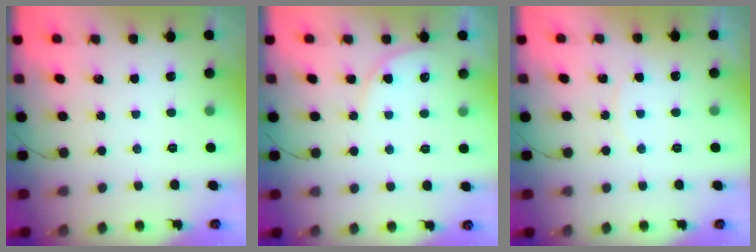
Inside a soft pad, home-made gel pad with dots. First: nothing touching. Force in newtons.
{"total": 5.4, "press": 5.4, "slide": 0.6}
{"total": 3.0, "press": 3.0, "slide": 0.4}